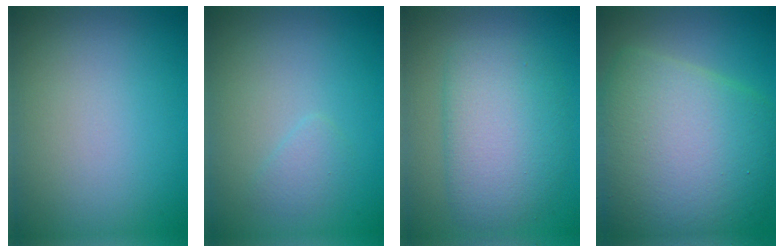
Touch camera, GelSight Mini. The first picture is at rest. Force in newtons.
{"total": 1.1, "press": 1.1, "slide": 0.1}
{"total": 5.6, "press": 5.6, "slide": 0.2}
{"total": 12.1, "press": 12.1, "slide": 0.2}